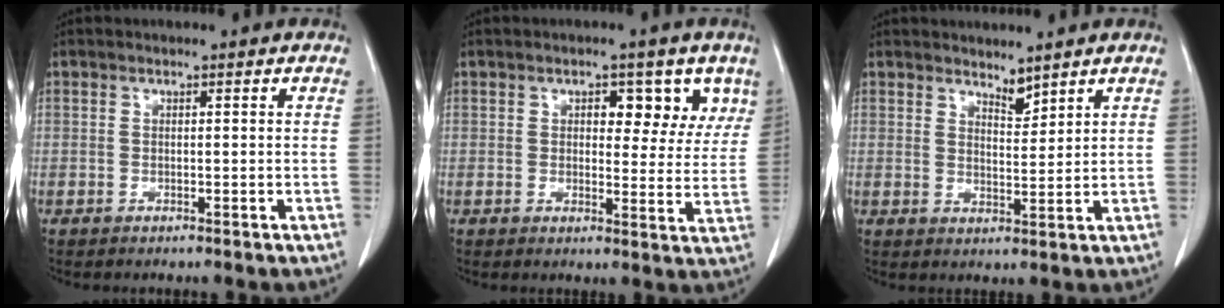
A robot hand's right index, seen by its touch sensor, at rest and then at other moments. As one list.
[{"total": 6.6, "force": [3.4, 3.6, 4.3], "torque": [-0.032, 0.008, 0.039]}, {"total": 2.9, "force": [2.7, 0.7, 0.8], "torque": [-0.014, -0.007, 0.049]}]